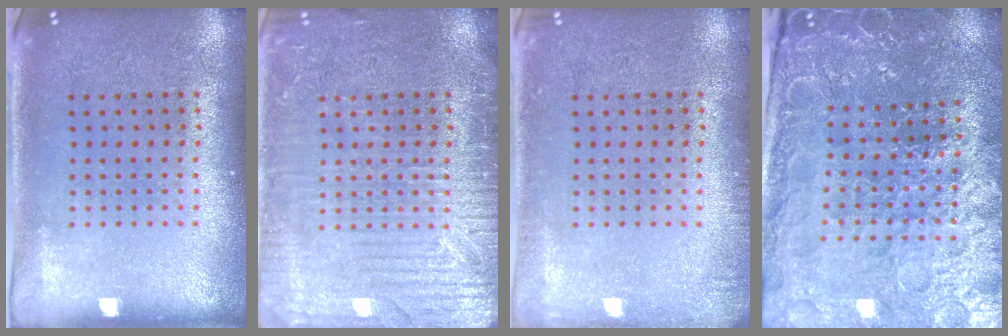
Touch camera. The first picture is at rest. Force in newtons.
{"total": 5.1, "press": 5.1, "slide": 0.7}
{"total": 1.2, "press": 1.1, "slide": 0.2}
{"total": 4.1, "press": 4.0, "slide": 0.8}